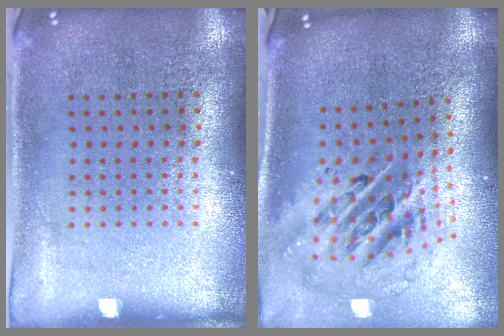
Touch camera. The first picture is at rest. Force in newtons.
{"total": 2.7, "press": 1.9, "slide": 2.0}